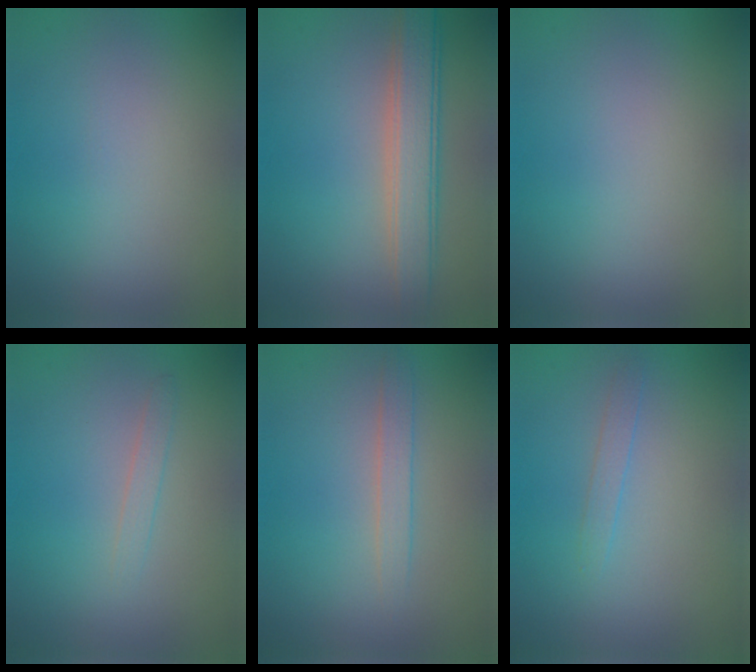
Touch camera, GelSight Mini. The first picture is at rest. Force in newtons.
{"total": 4.3, "press": 4.3, "slide": 0.2}
{"total": 0.0}
{"total": 0.9, "press": 0.9, "slide": 0.1}
{"total": 1.5, "press": 1.5, "slide": 0.1}
{"total": 1.0, "press": 1.0, "slide": 0.1}